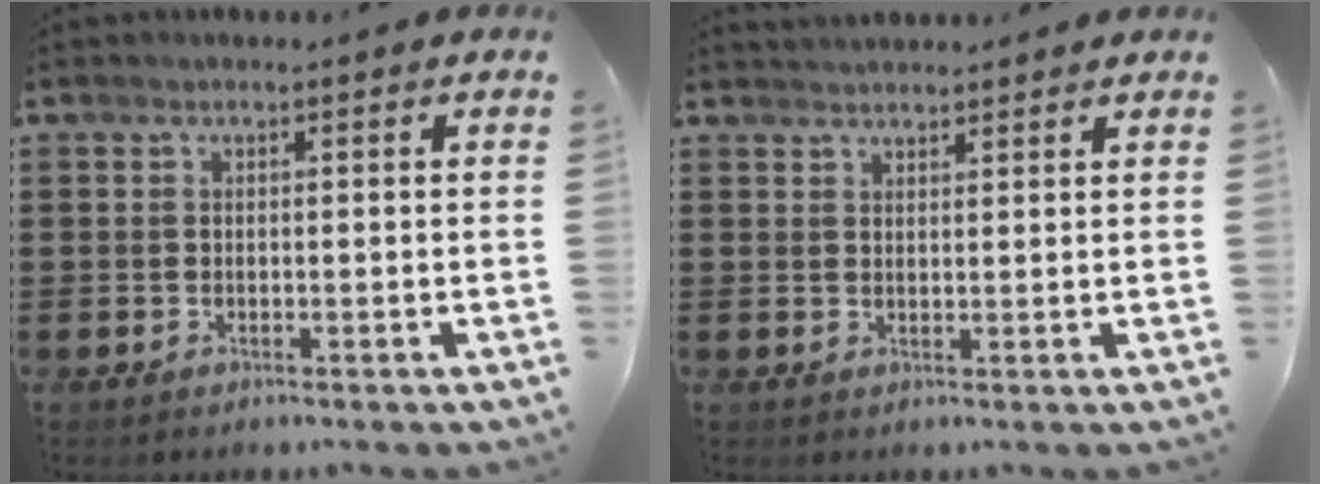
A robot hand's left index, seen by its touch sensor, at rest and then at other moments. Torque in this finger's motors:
{"motor_torque": [2.14, 0.00, -0.51, -0.17]}